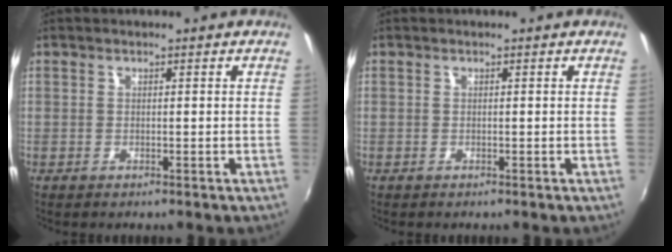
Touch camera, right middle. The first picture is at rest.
{"total": 0.0}